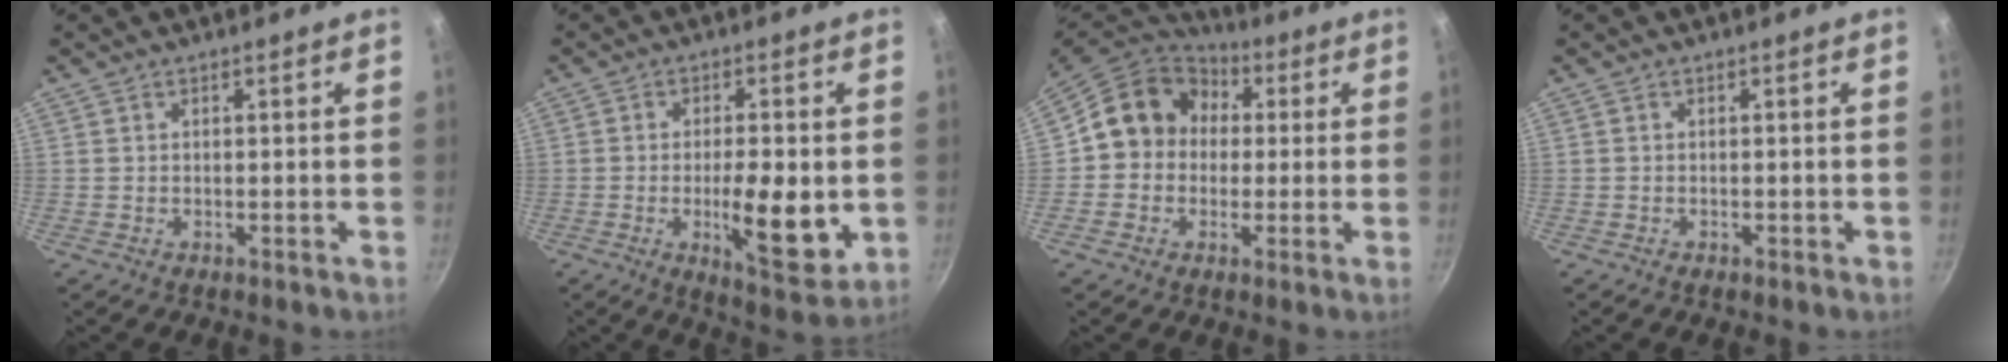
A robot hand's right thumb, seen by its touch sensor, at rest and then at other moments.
{"total": 11.8, "force": [-1.9, 4.1, 11.0], "torque": [-0.160, -0.011, -0.022]}
{"total": 13.3, "force": [1.4, 11.8, 6.0], "torque": [-0.065, 0.033, 0.002]}
{"total": 0.6, "force": [-0.4, 0.4, 0.3], "torque": [-0.001, 0.001, -0.006]}